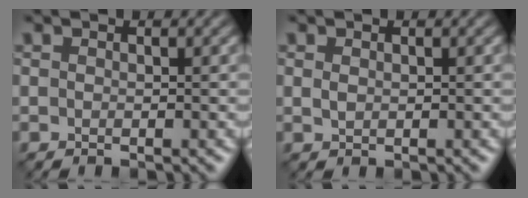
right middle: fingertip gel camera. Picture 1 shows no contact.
{"total": 0.7, "force": [0.2, 0.5, 0.4], "torque": [-0.012, -0.001, 0.006]}